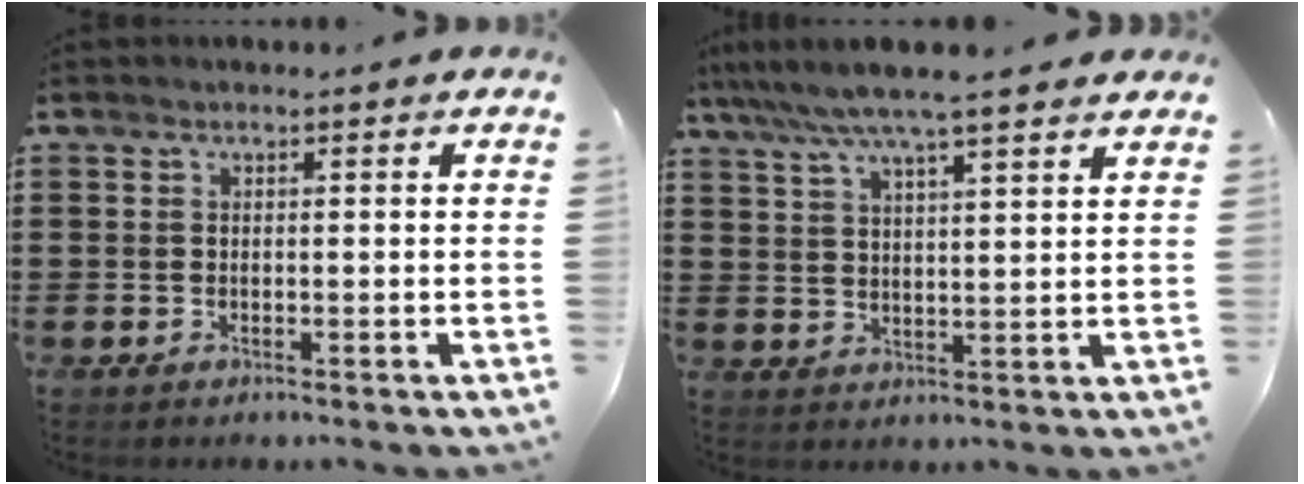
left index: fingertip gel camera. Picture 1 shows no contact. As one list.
[{"total": 6.3, "force": [5.5, -0.1, 3.2], "torque": [-0.080, -0.021, 0.095]}]